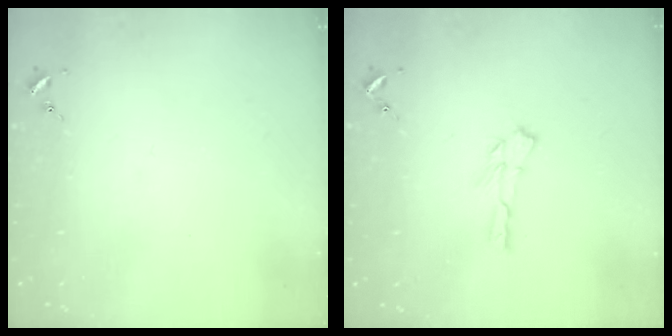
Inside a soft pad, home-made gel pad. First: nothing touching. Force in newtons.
{"total": 6.3, "press": 6.3, "slide": 0.3}